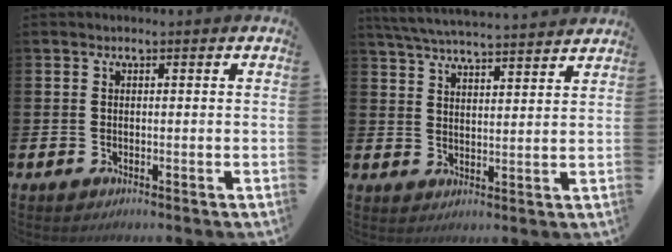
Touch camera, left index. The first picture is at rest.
{"total": 5.6, "force": [5.5, -0.1, 1.1], "torque": [-0.041, -0.034, 0.098]}